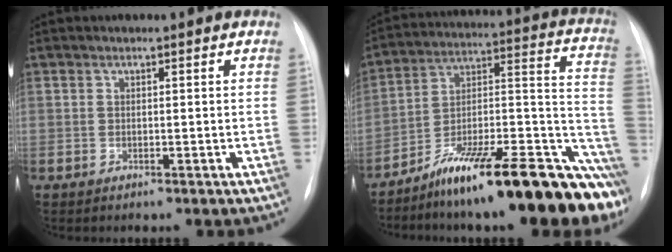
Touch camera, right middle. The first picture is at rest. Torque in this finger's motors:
{"motor_torque": [1.55, -0.58, 0.43, 0.21]}